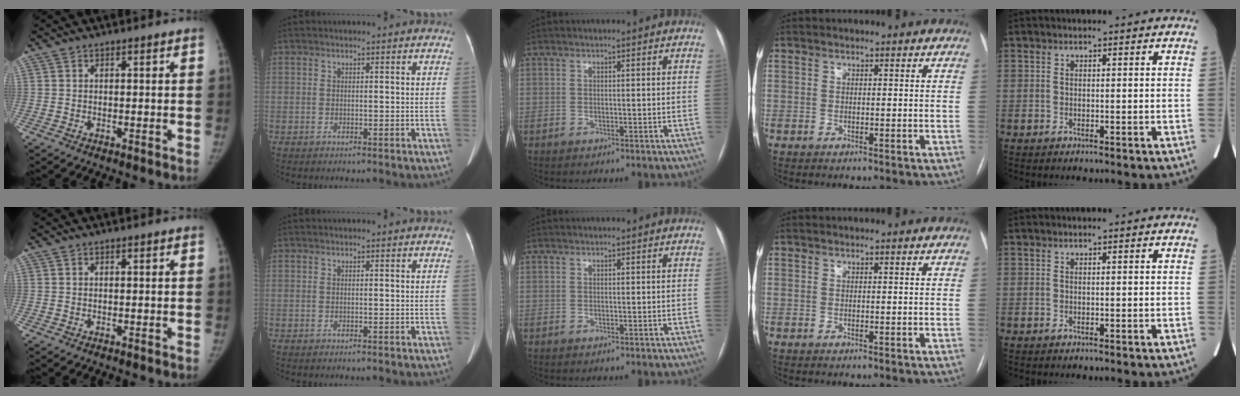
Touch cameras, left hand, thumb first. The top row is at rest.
{}